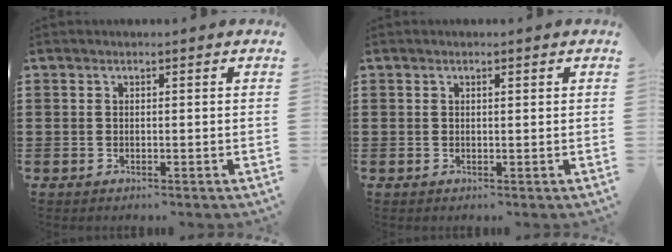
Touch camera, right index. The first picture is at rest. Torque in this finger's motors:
{"motor_torque": [-0.23, 0.22, -0.04, -0.01]}